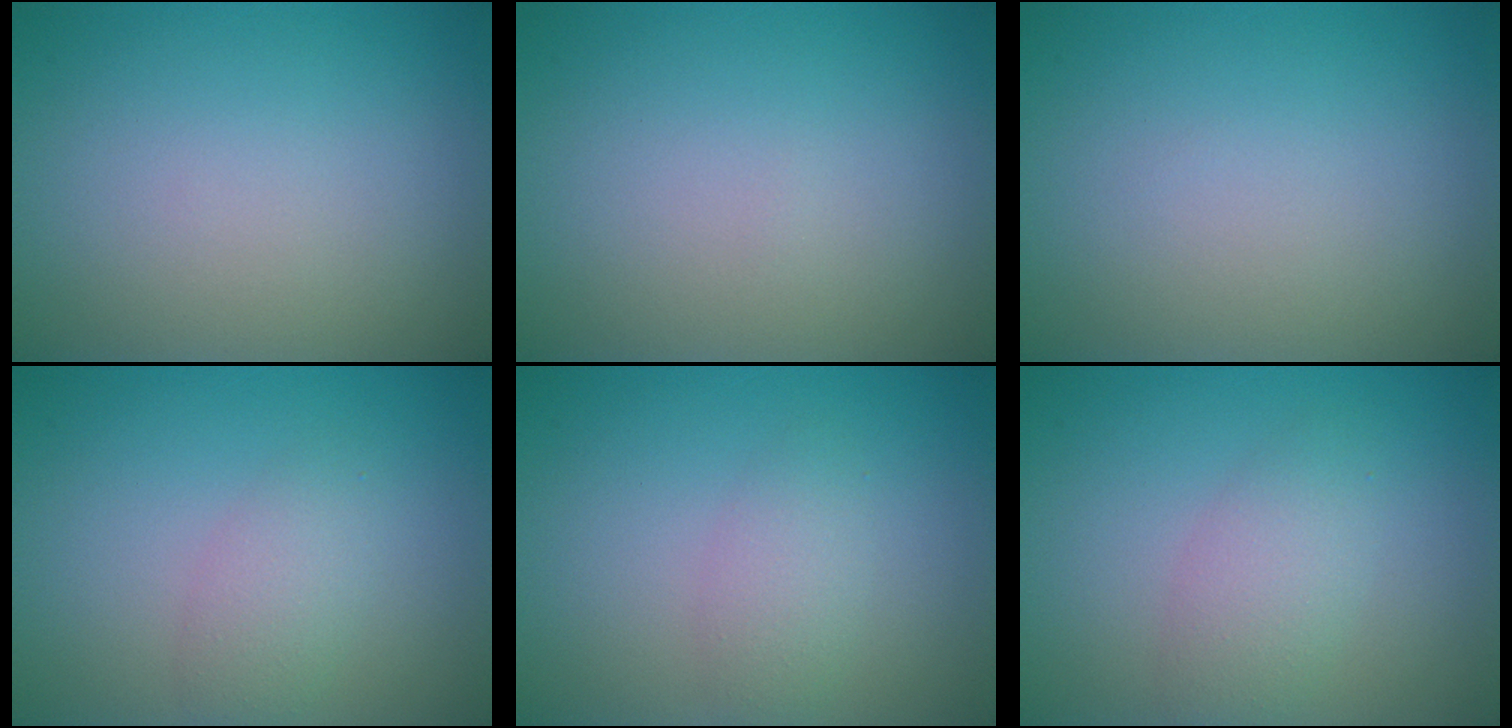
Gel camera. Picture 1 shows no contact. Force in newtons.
{"total": 0.0}
{"total": 0.0}
{"total": 2.1, "press": 2.1, "slide": 0.0}
{"total": 2.0, "press": 2.0, "slide": 0.1}
{"total": 2.8, "press": 2.8, "slide": 0.1}